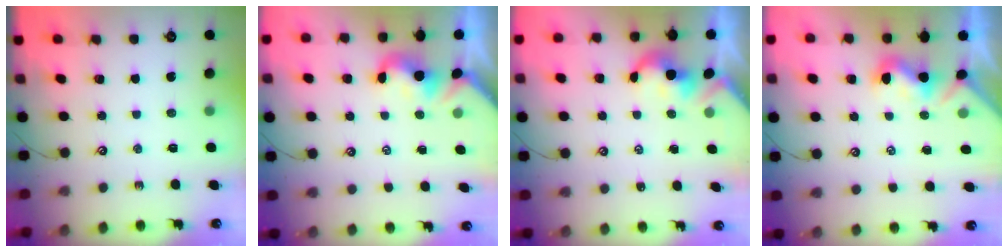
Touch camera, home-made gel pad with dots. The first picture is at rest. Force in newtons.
{"total": 0.7, "press": 0.1, "slide": 0.7}
{"total": 2.2, "press": 2.2, "slide": 0.4}
{"total": 1.5, "press": 1.4, "slide": 0.5}